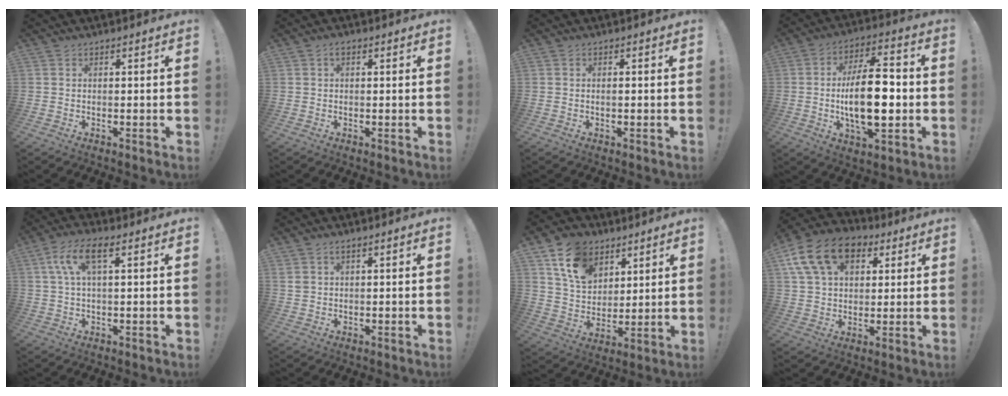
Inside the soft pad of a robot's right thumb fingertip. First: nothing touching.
{"total": 1.5, "force": [0.5, 0.8, 1.1], "torque": [-0.023, 0.003, 0.009]}
{"total": 0.9, "force": [-0.3, 0.0, 0.8], "torque": [-0.014, -0.002, -0.006]}
{"total": 18.1, "force": [-1.7, 7.5, 16.4], "torque": [-0.290, 0.000, -0.035]}
{"total": 9.1, "force": [3.2, 3.3, 7.9], "torque": [-0.145, 0.006, 0.061]}
{"total": 2.4, "force": [1.5, 1.1, 1.5], "torque": [-0.023, -0.004, 0.027]}
{"total": 14.5, "force": [8.2, 10.3, 6.0], "torque": [-0.111, -0.035, 0.163]}
{"total": 17.1, "force": [7.5, 11.6, 10.1], "torque": [-0.168, -0.026, 0.139]}